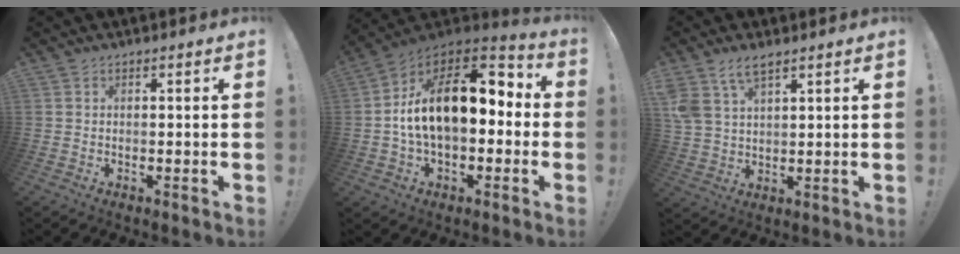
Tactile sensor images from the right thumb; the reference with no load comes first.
{"total": 20.8, "force": [2.9, 11.4, 17.2], "torque": [-0.261, 0.001, 0.054]}
{"total": 7.4, "force": [5.0, 3.6, 4.0], "torque": [-0.073, -0.014, 0.097]}